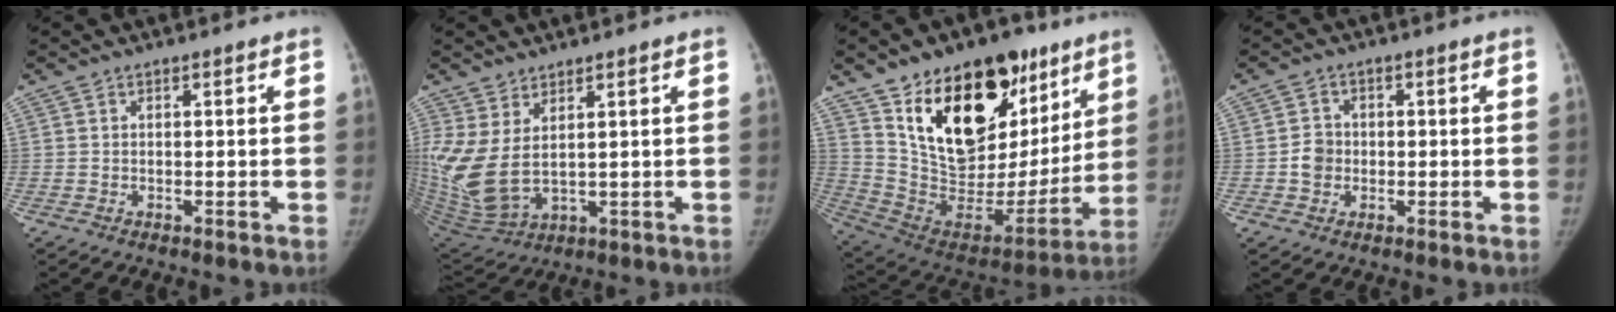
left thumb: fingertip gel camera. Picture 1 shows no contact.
{"total": 12.4, "force": [2.8, 6.3, 10.3], "torque": [-0.242, -0.024, 0.080]}
{"total": 29.9, "force": [16.1, 17.0, 18.5], "torque": [-0.247, -0.031, 0.276]}
{"total": 3.7, "force": [-0.5, 3.4, 1.4], "torque": [-0.010, 0.007, -0.013]}